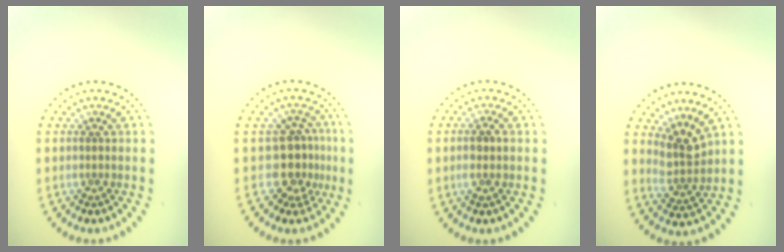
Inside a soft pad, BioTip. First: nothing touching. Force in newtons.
{"total": 3.2, "press": 2.4, "slide": 2.0}
{"total": 1.3, "press": 1.3, "slide": 0.4}
{"total": 2.8, "press": 2.1, "slide": 1.9}